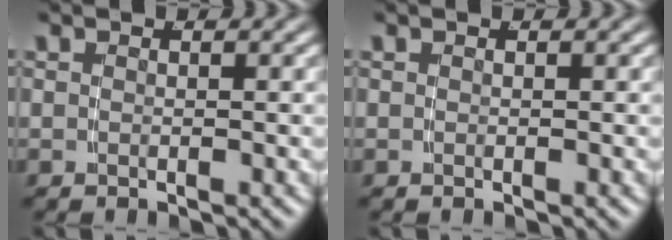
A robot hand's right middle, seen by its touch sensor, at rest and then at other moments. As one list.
[{"total": 0.0}]